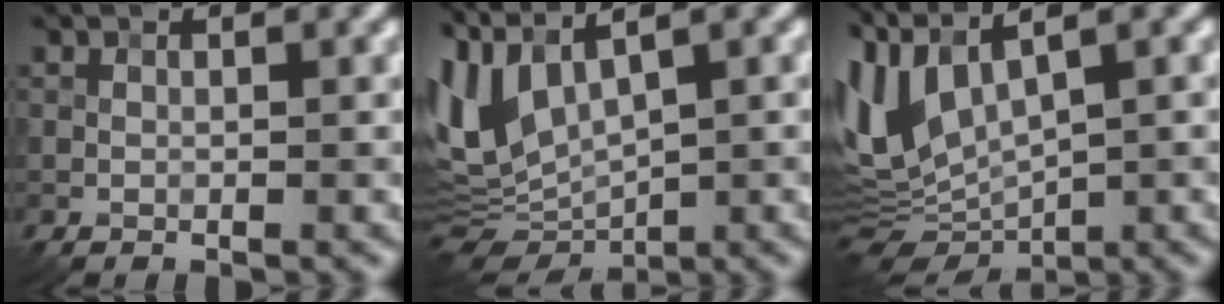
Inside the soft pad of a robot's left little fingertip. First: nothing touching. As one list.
[{"total": 7.0, "force": [2.2, 3.0, 5.9], "torque": [-0.139, -0.001, 0.044]}, {"total": 7.9, "force": [2.0, 3.1, 7.0], "torque": [-0.161, -0.001, 0.043]}]